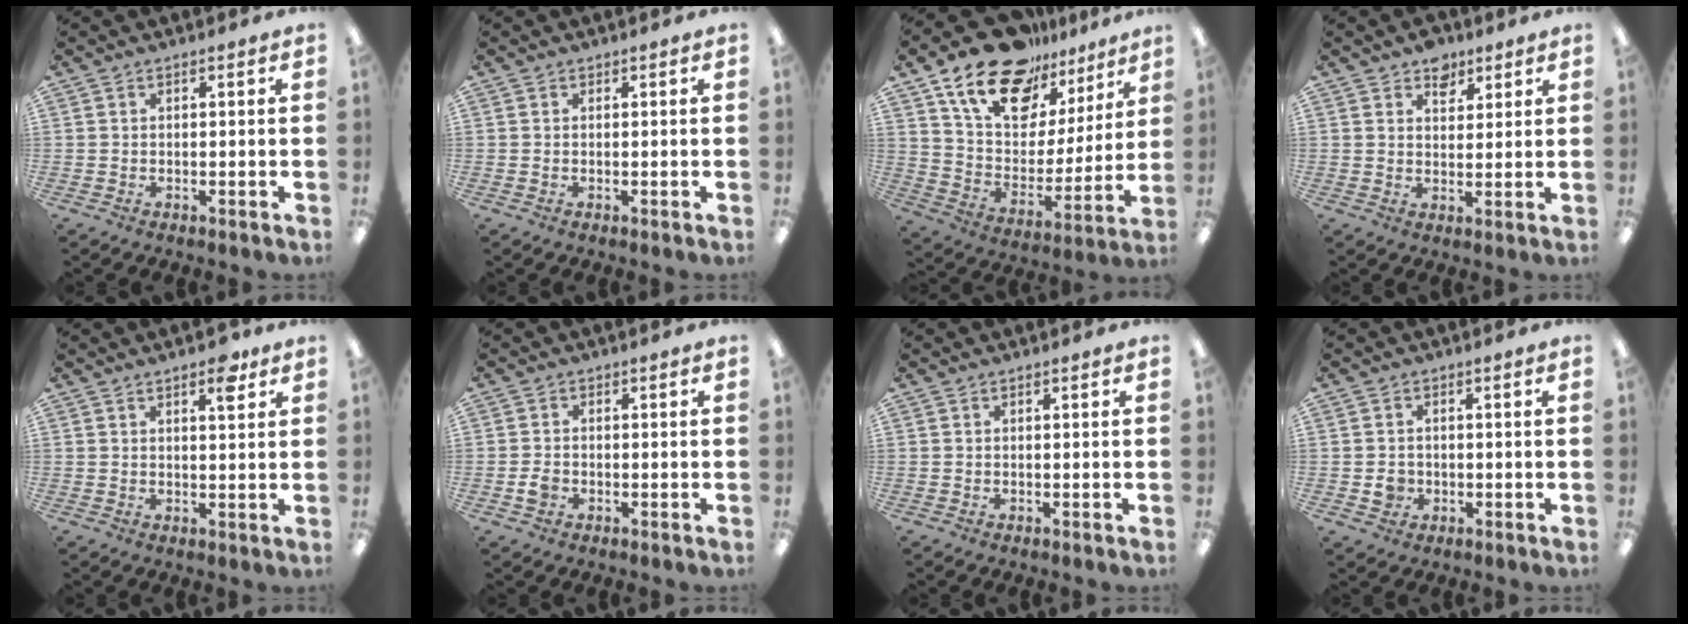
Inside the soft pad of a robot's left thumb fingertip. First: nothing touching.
{"total": 0.0}
{"total": 19.8, "force": [14.5, 10.4, 8.6], "torque": [-0.159, -0.088, 0.259]}
{"total": 5.6, "force": [4.1, 3.4, 1.5], "torque": [-0.003, -0.020, 0.070]}
{"total": 5.0, "force": [3.3, 1.8, 3.3], "torque": [-0.032, -0.015, 0.049]}
{"total": 2.4, "force": [-0.8, 2.0, 1.1], "torque": [-0.018, 0.004, -0.015]}
{"total": 0.0}
{"total": 3.3, "force": [-0.5, 3.1, 0.9], "torque": [-0.001, -0.001, -0.012]}